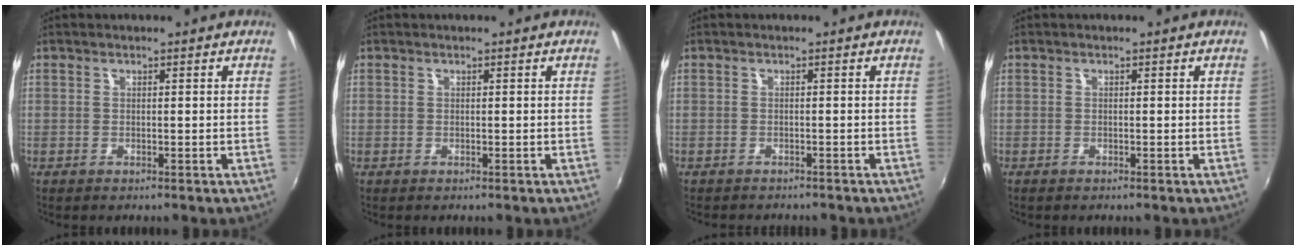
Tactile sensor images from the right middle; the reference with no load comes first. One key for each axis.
{"total": 0.0}
{"total": 2.9, "fx": -2.7, "fy": 0.6, "fz": 0.8, "tx": -0.022, "ty": -0.011, "tz": -0.038}
{"total": 0.6, "fx": -0.5, "fy": 0.2, "fz": 0.2, "tx": -0.004, "ty": -0.004, "tz": -0.011}